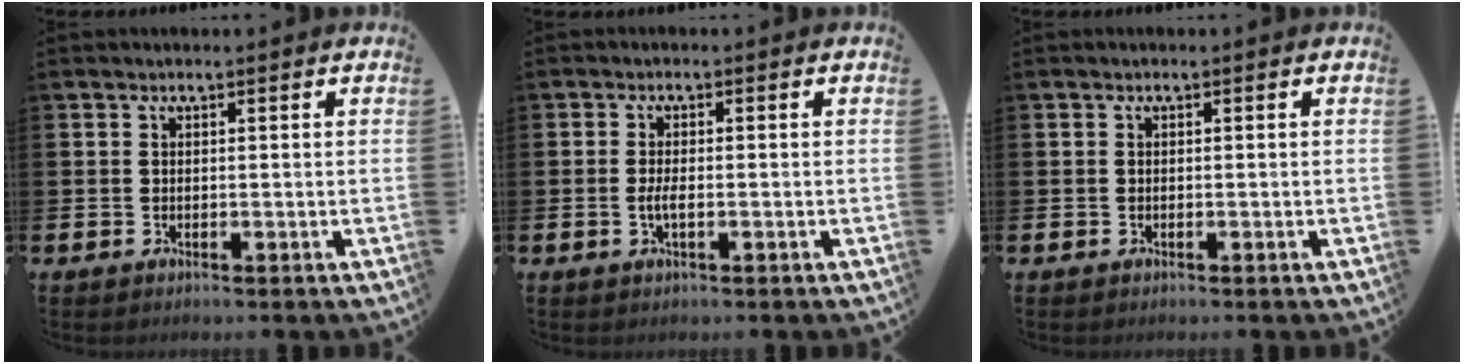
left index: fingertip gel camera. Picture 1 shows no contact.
{"total": 1.8, "force": [-0.3, 0.6, 1.7], "torque": [-0.032, 0.001, -0.006]}
{"total": 0.0}